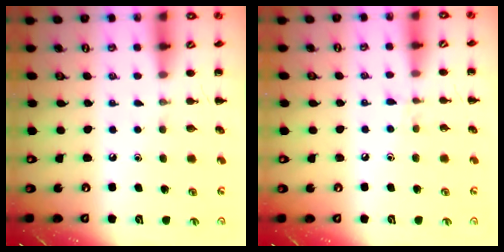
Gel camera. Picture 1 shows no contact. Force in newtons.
{"total": 4.4, "press": 4.1, "slide": 1.6}